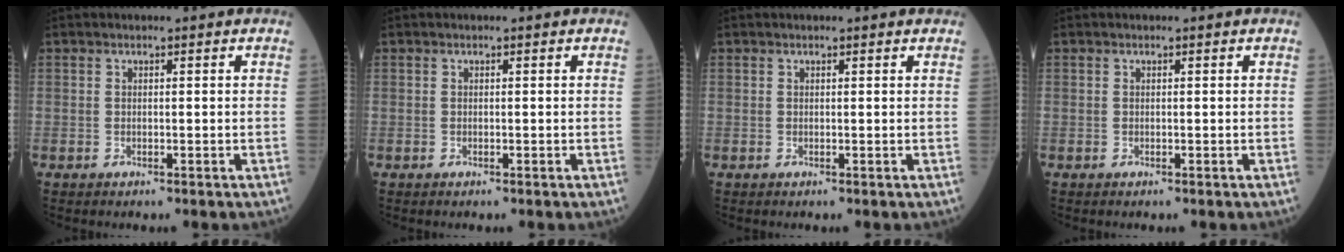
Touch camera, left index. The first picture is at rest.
{"total": 0.0}
{"total": 1.1, "force": [1.0, 0.1, 0.2], "torque": [-0.011, 0.003, 0.004]}
{"total": 0.0}